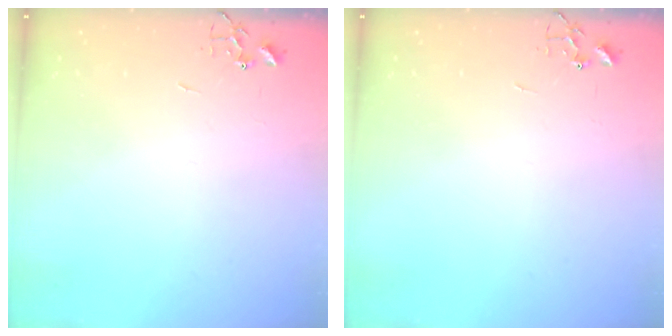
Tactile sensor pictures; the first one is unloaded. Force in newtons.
{"total": 0.0}